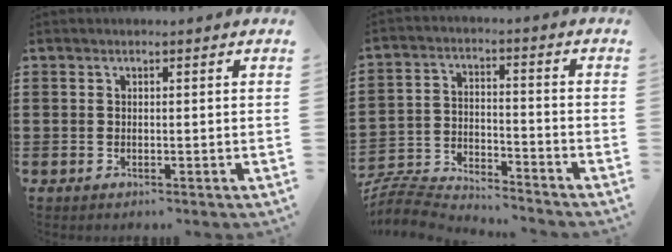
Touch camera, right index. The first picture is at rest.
{"total": 6.7, "force": [-6.6, 0.8, 0.8], "torque": [-0.035, 0.002, -0.138]}